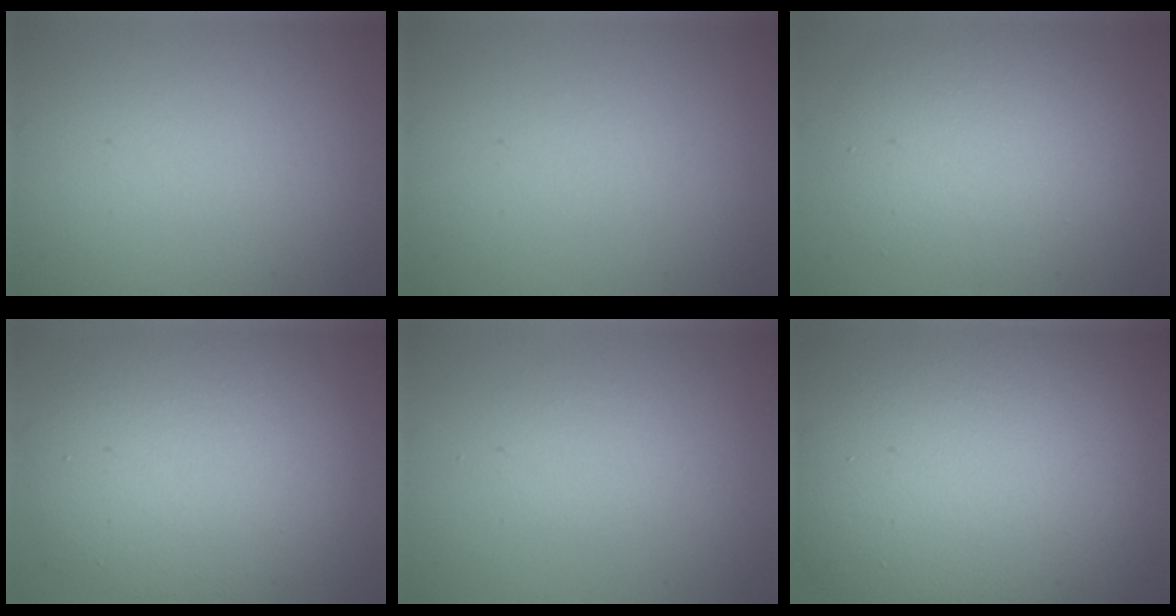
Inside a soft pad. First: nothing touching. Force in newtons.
{"total": 0.0}
{"total": 5.3, "press": 5.3, "slide": 0.0}
{"total": 9.6, "press": 9.6, "slide": 0.4}
{"total": 1.5, "press": 1.5, "slide": 0.1}
{"total": 19.0, "press": 19.0, "slide": 1.0}